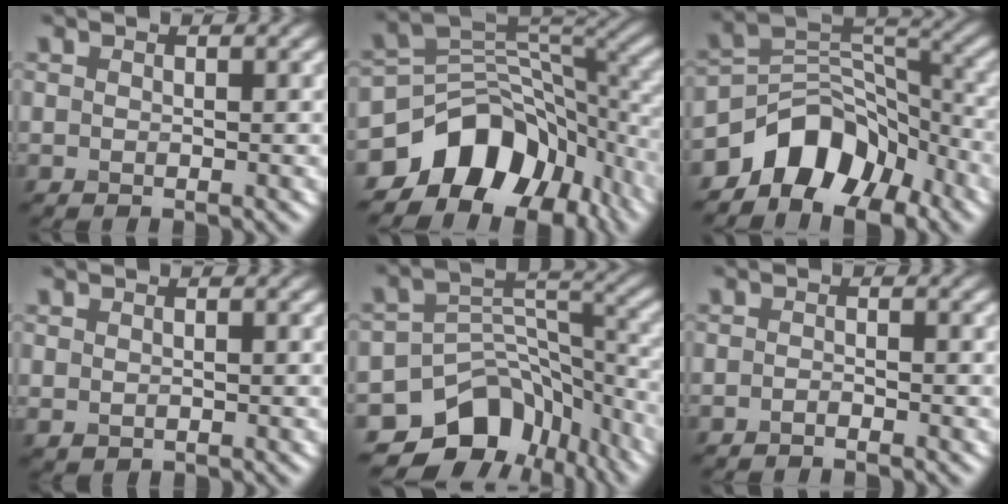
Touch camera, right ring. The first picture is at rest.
{"total": 11.2, "force": [-6.1, 7.4, 5.7], "torque": [-0.085, 0.006, -0.115]}
{"total": 8.3, "force": [-5.3, 5.0, 3.9], "torque": [-0.032, 0.004, -0.101]}
{"total": 0.6, "force": [0.4, 0.3, 0.3], "torque": [-0.009, -0.004, 0.013]}
{"total": 10.6, "force": [-7.0, 6.9, 4.0], "torque": [-0.050, 0.007, -0.102]}
{"total": 0.8, "force": [-0.7, 0.1, 0.4], "torque": [-0.007, 0.000, -0.013]}